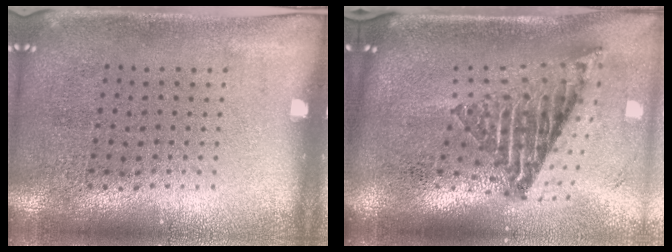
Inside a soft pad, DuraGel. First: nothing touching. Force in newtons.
{"total": 2.7, "press": 1.7, "slide": 2.1}